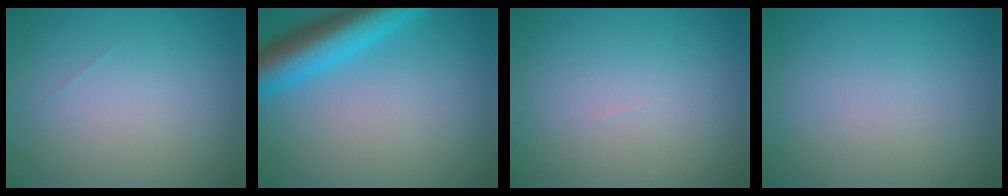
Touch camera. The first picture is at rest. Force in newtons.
{"total": 6.8, "press": 6.8, "slide": 0.4}
{"total": 0.0}
{"total": 0.0}